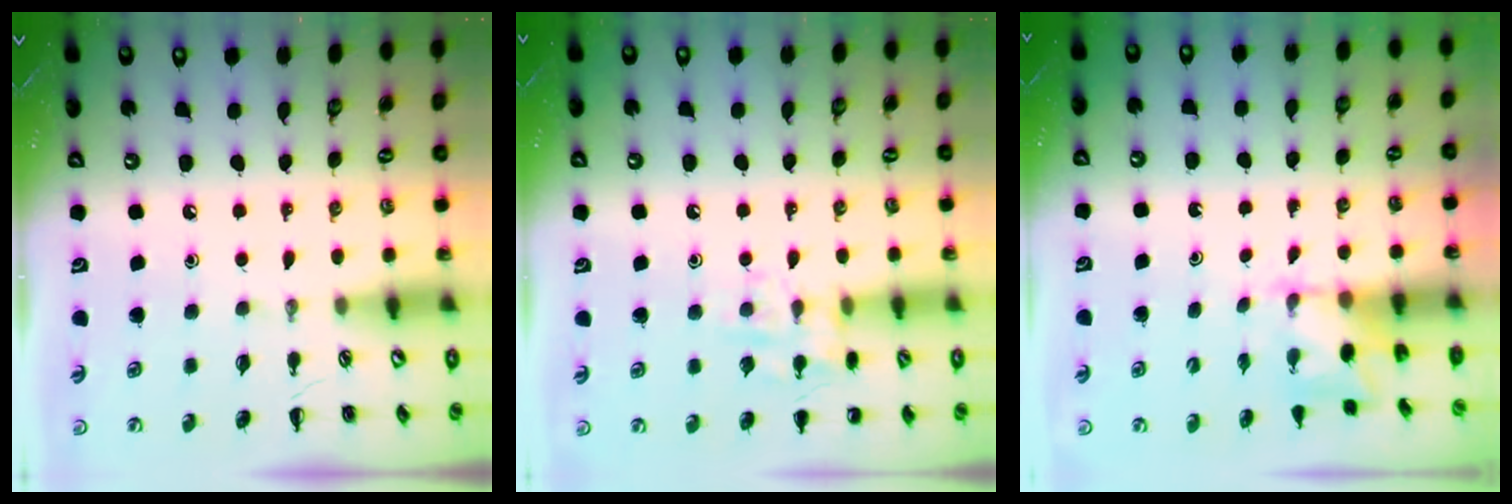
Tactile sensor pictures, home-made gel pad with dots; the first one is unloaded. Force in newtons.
{"total": 9.7, "press": 9.7, "slide": 0.8}
{"total": 1.7, "press": 1.6, "slide": 0.6}